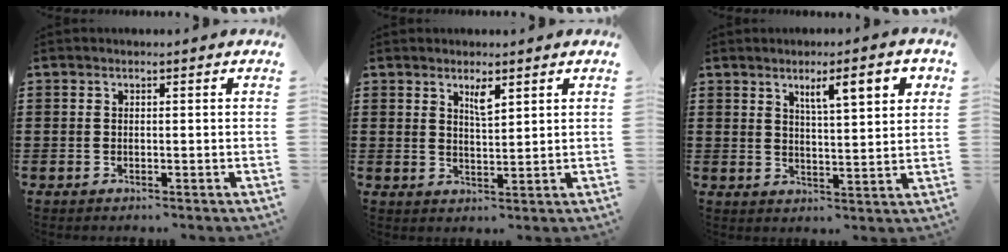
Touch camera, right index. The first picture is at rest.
{"total": 2.9, "force": [1.9, 0.7, 2.1], "torque": [-0.038, 0.000, 0.030]}
{"total": 6.7, "force": [3.2, 1.3, 5.8], "torque": [-0.093, -0.003, 0.047]}